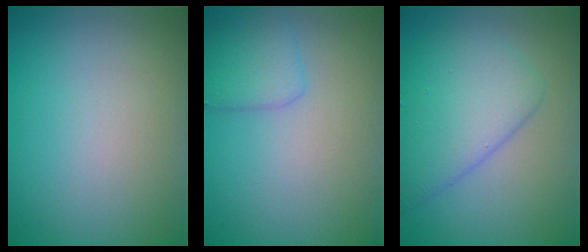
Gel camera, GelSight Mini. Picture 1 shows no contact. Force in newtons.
{"total": 2.2, "press": 2.2, "slide": 0.1}
{"total": 5.5, "press": 5.5, "slide": 0.2}